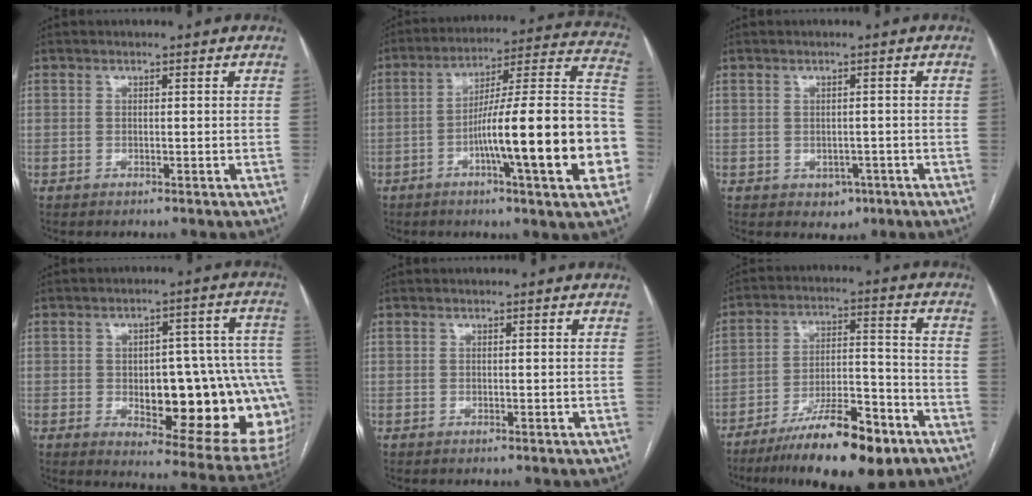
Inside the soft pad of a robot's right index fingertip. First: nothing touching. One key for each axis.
{"total": 23.5, "fx": -6.1, "fy": 1.3, "fz": 22.7, "tx": -0.257, "ty": 0.015, "tz": -0.091}
{"total": 2.8, "fx": -1.1, "fy": 2.1, "fz": 1.4, "tx": -0.011, "ty": 0.002, "tz": -0.005}
{"total": 23.6, "fx": -4.1, "fy": 7.8, "fz": 21.9, "tx": -0.190, "ty": 0.027, "tz": -0.024}
{"total": 0.0}
{"total": 15.3, "fx": -10.0, "fy": 3.4, "fz": 11.1, "tx": -0.182, "ty": -0.001, "tz": -0.165}